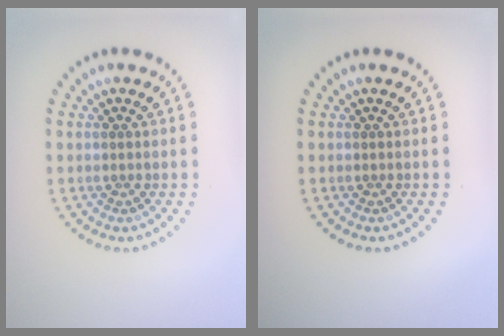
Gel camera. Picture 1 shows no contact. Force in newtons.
{"total": 0.0}